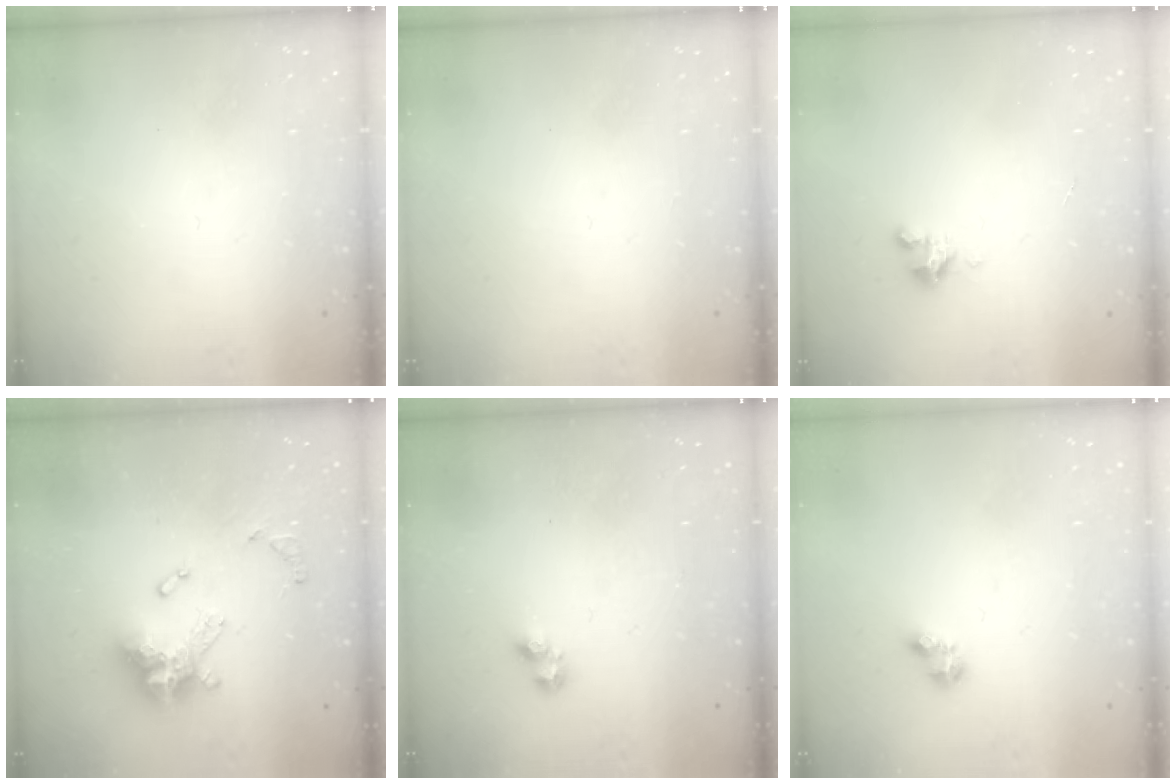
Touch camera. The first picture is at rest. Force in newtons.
{"total": 0.0}
{"total": 2.8, "press": 2.8, "slide": 0.2}
{"total": 14.7, "press": 14.6, "slide": 1.6}
{"total": 2.4, "press": 2.3, "slide": 0.4}
{"total": 4.5, "press": 4.5, "slide": 0.5}